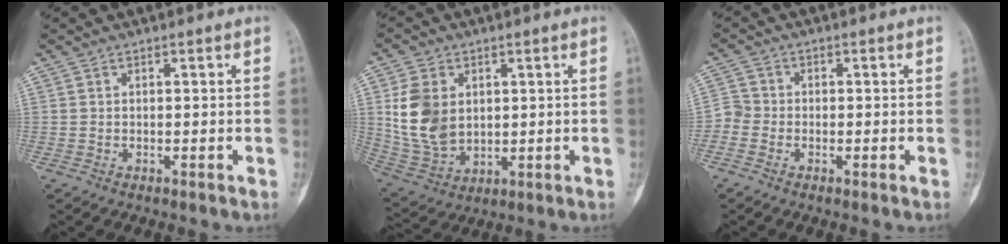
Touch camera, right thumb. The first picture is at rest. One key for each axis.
{"total": 12.0, "fx": 2.4, "fy": 8.7, "fz": 8.0, "tx": -0.142, "ty": -0.013, "tz": 0.063}
{"total": 2.6, "fx": -1.1, "fy": 2.3, "fz": 0.6, "tx": -0.001, "ty": 0.005, "tz": -0.033}